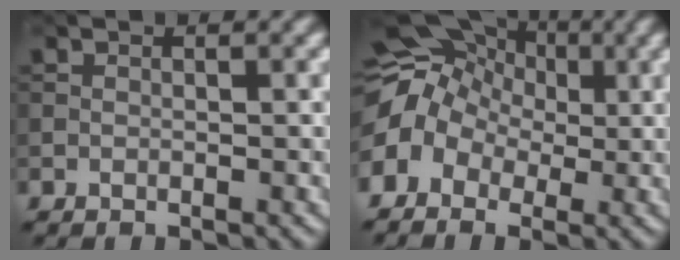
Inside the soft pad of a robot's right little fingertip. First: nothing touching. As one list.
[{"total": 6.9, "force": [-0.8, 5.8, 3.6], "torque": [-0.059, 0.007, -0.034]}]